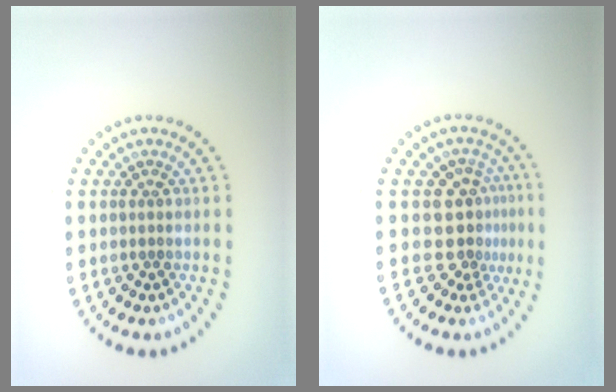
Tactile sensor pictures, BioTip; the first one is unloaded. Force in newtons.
{"total": 3.5, "press": 2.7, "slide": 2.2}